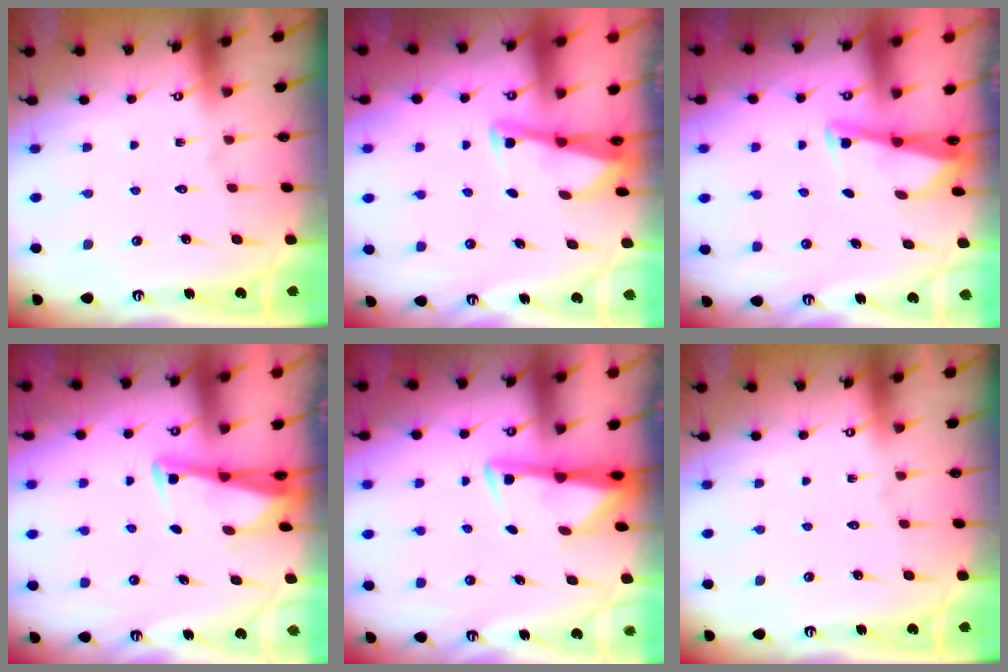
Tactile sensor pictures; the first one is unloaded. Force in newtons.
{"total": 2.6, "press": 2.6, "slide": 0.1}
{"total": 2.5, "press": 2.5, "slide": 0.1}
{"total": 2.9, "press": 2.9, "slide": 0.2}
{"total": 3.0, "press": 2.9, "slide": 0.5}
{"total": 0.0}